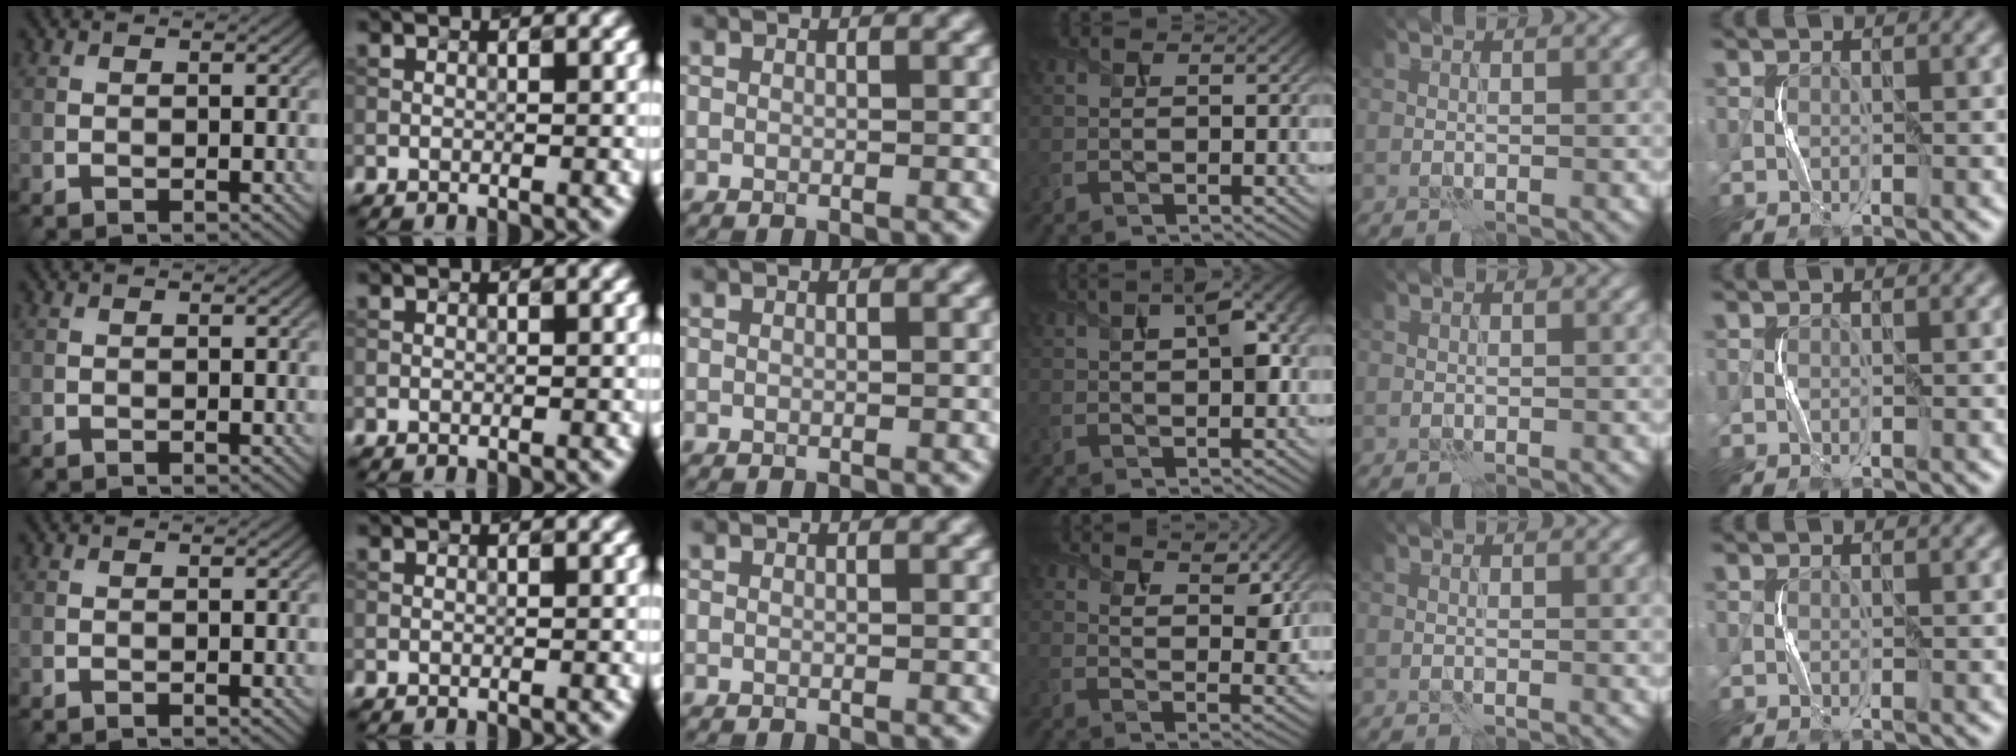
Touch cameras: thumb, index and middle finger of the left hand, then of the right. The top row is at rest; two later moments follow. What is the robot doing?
{"motion": "squeeze", "object": "air blower"}